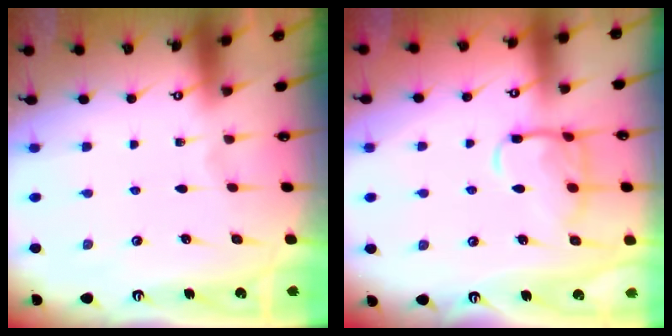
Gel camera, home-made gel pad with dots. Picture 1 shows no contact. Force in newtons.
{"total": 13.1, "press": 13.1, "slide": 1.1}